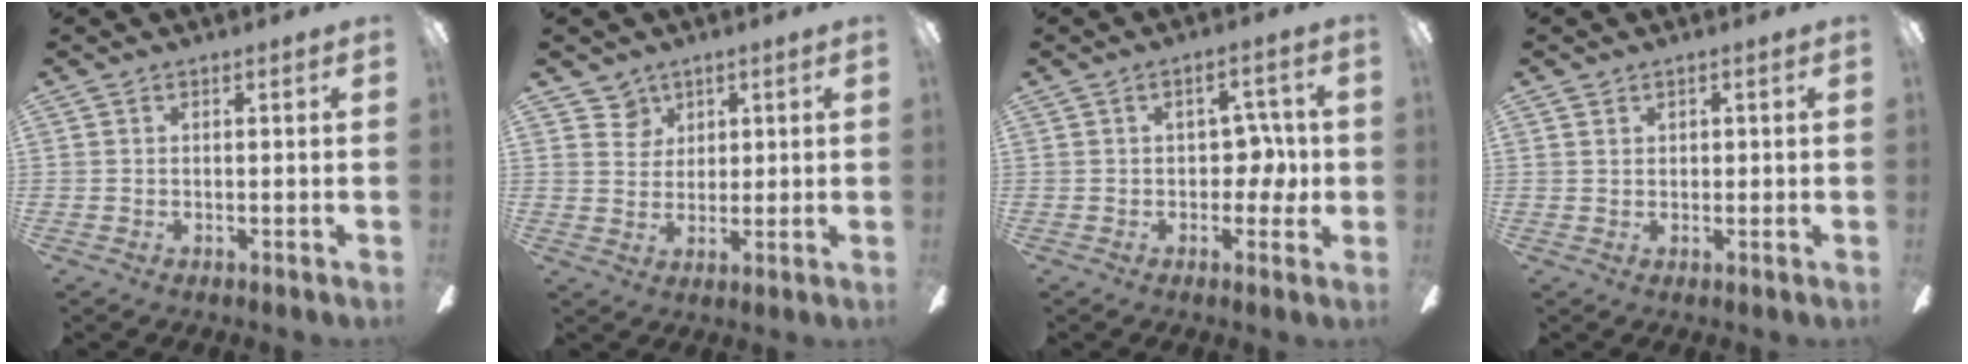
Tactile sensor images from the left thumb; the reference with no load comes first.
{"total": 4.7, "force": [3.0, 3.6, 0.0], "torque": [-0.004, -0.008, 0.054]}
{"total": 7.3, "force": [0.3, 4.7, 5.5], "torque": [-0.080, 0.011, 0.001]}
{"total": 1.1, "force": [0.7, 0.9, 0.3], "torque": [-0.006, 0.003, 0.013]}